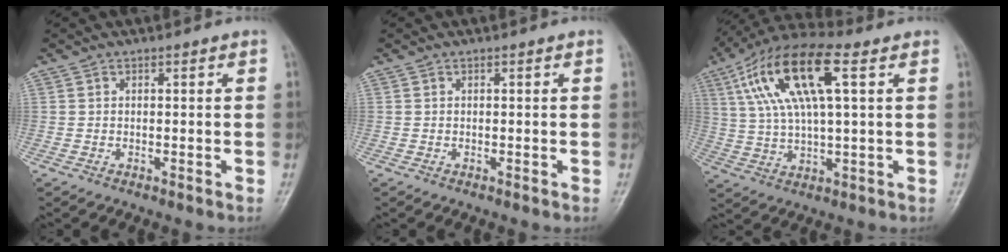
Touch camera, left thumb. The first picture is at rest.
{"total": 0.0}
{"total": 16.5, "force": [5.8, 5.5, 14.4], "torque": [-0.288, 0.016, 0.102]}